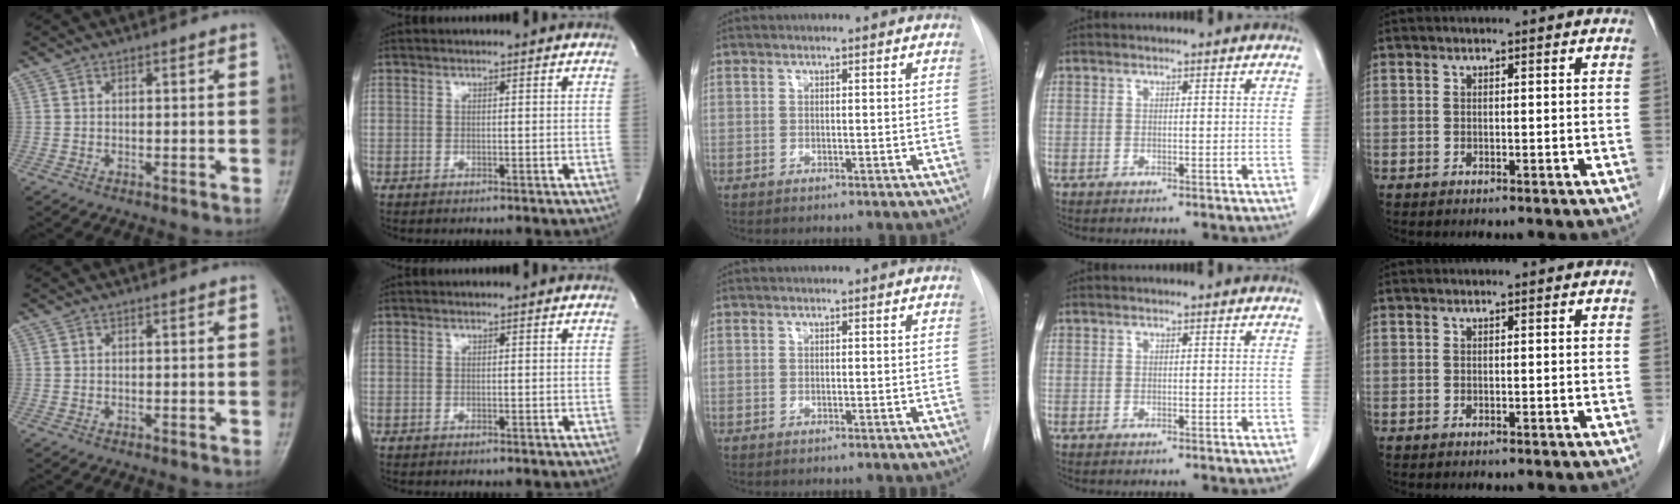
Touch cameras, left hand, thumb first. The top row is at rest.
{}